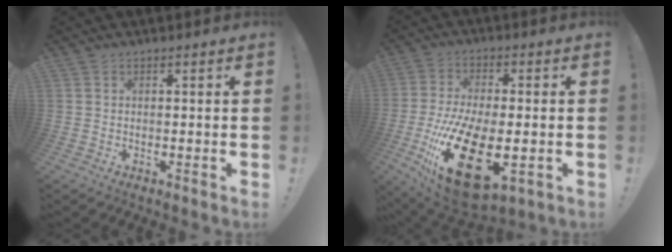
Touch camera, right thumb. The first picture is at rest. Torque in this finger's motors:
{"motor_torque": [2.35, 2.66, 2.07, -0.70, 0.83]}